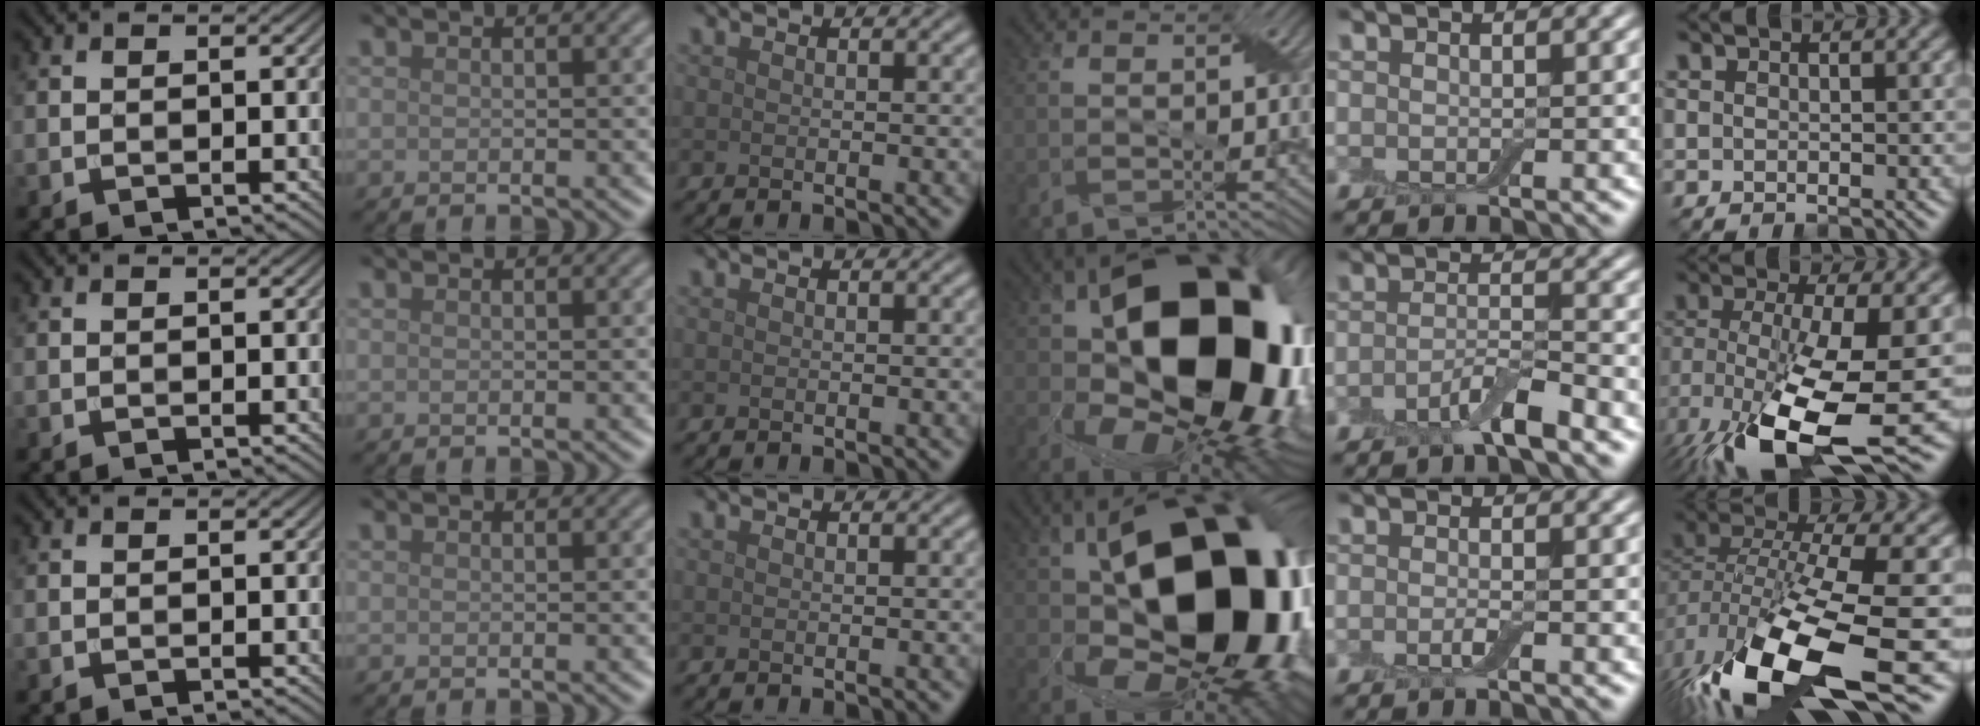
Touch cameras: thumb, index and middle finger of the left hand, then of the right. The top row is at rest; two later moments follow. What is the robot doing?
{"motion": "wrap", "object": "adhesive wrap"}